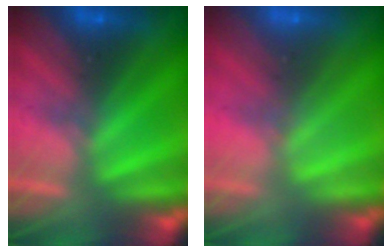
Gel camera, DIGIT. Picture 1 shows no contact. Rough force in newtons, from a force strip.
{"total": 1.8}